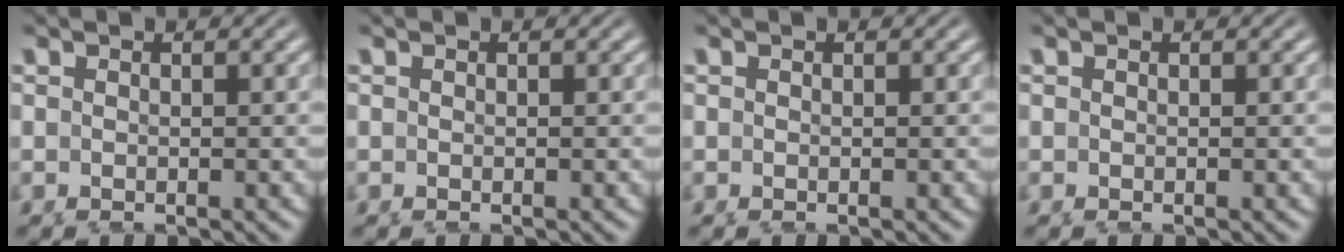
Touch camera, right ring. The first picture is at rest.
{"total": 0.0}
{"total": 0.0}
{"total": 0.0}